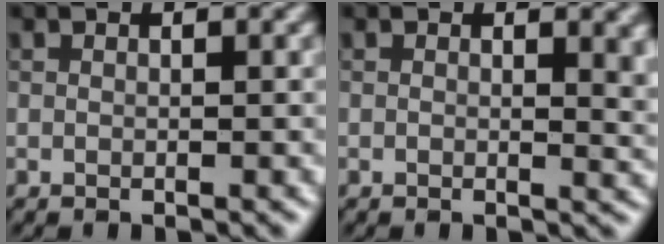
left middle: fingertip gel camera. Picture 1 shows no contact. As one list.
[{"total": 2.6, "force": [0.6, 0.8, 2.4], "torque": [-0.026, -0.003, 0.007]}]